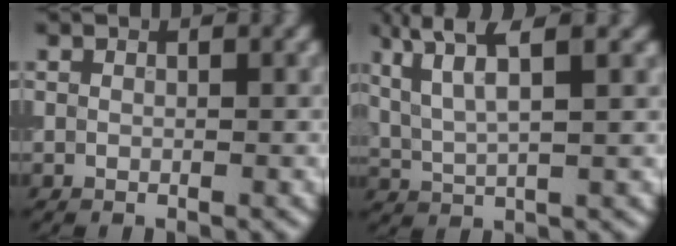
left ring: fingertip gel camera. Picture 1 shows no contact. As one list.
[{"total": 5.0, "force": [3.0, 0.8, 3.9], "torque": [-0.077, 0.016, 0.064]}]